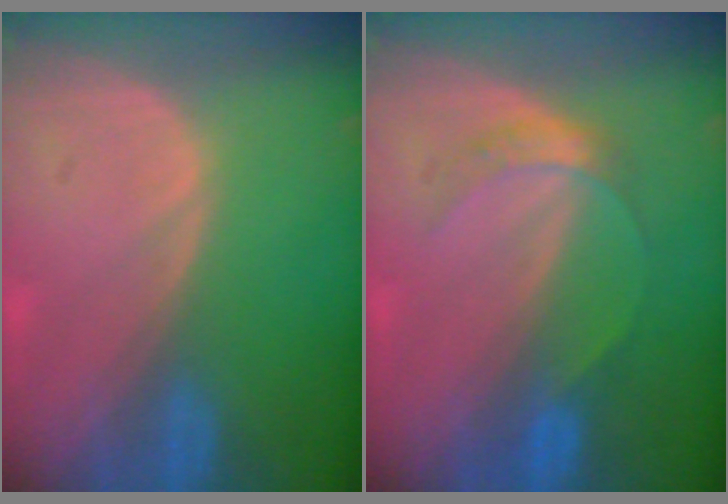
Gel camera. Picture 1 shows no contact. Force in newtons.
{"total": 3.5, "press": 3.5, "slide": 0.4}